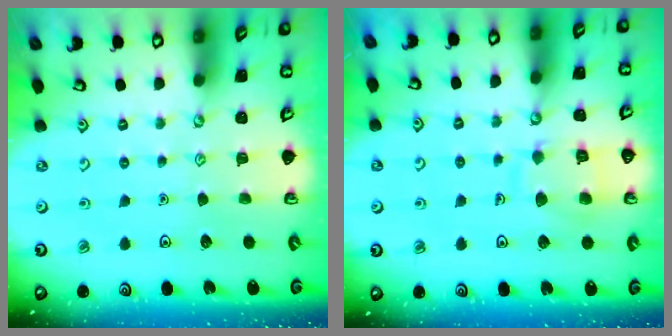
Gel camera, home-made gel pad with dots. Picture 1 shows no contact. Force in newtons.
{"total": 9.5, "press": 9.5, "slide": 0.9}